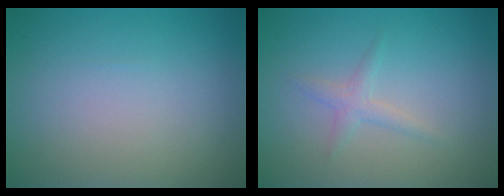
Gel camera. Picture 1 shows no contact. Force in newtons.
{"total": 1.3, "press": 1.3, "slide": 0.0}